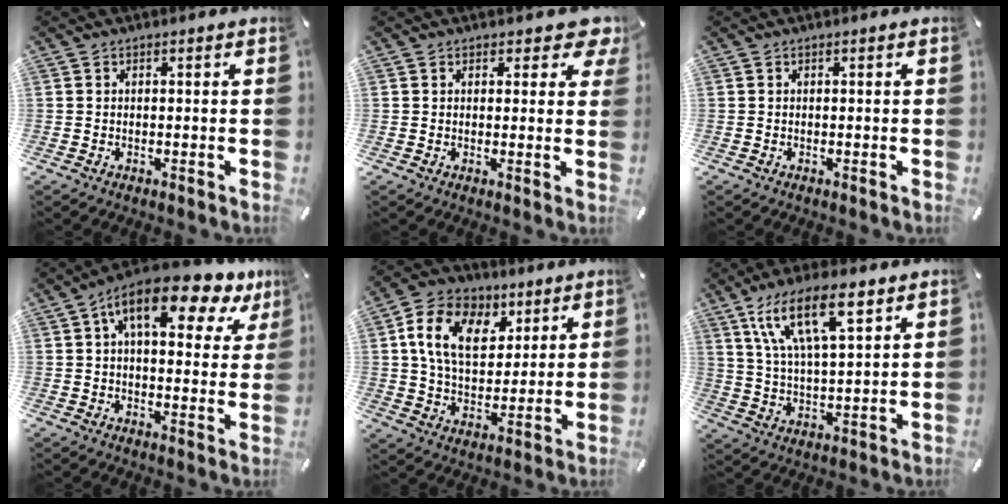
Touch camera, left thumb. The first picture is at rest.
{"total": 5.4, "force": [3.1, 2.9, 3.3], "torque": [-0.031, -0.014, 0.049]}
{"total": 0.0}
{"total": 14.2, "force": [7.4, 6.2, 10.4], "torque": [-0.155, -0.031, 0.119]}
{"total": 14.2, "force": [5.8, 10.0, 8.2], "torque": [-0.157, -0.005, 0.110]}
{"total": 16.1, "force": [9.0, 6.3, 11.8], "torque": [-0.227, -0.021, 0.151]}